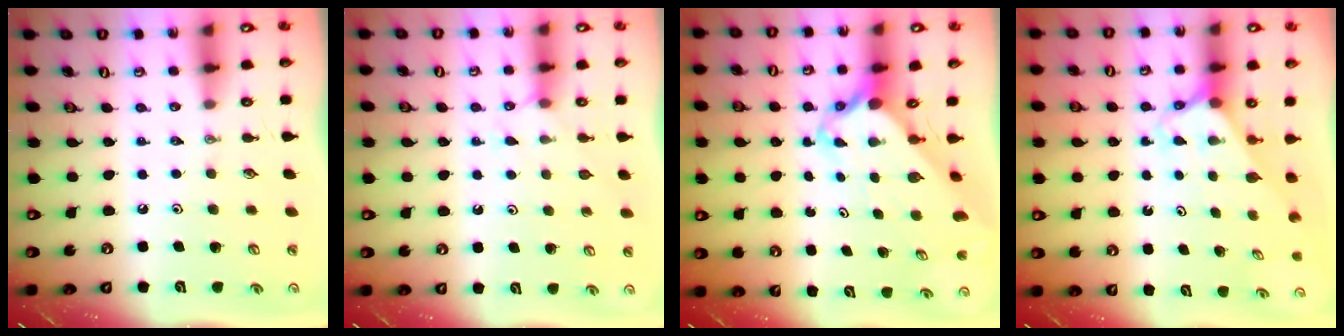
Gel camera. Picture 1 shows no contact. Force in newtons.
{"total": 4.1, "press": 4.1, "slide": 0.6}
{"total": 4.4, "press": 4.4, "slide": 0.5}
{"total": 2.6, "press": 2.6, "slide": 0.2}